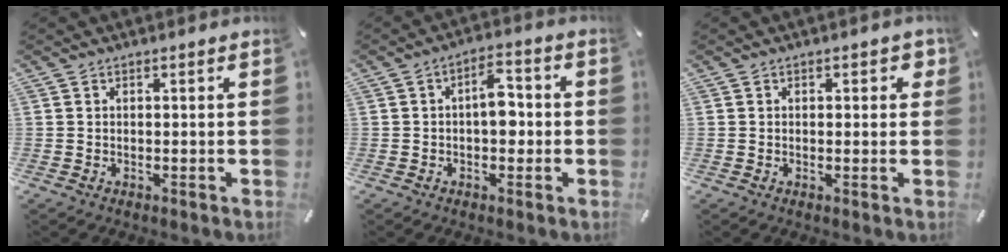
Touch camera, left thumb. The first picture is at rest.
{"total": 6.9, "force": [-0.5, 3.9, 5.7], "torque": [-0.077, 0.010, -0.013]}
{"total": 1.7, "force": [0.2, 1.0, 1.4], "torque": [-0.010, 0.000, -0.002]}